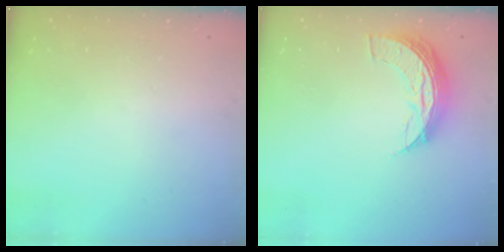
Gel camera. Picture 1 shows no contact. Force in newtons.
{"total": 9.9, "press": 9.8, "slide": 0.6}